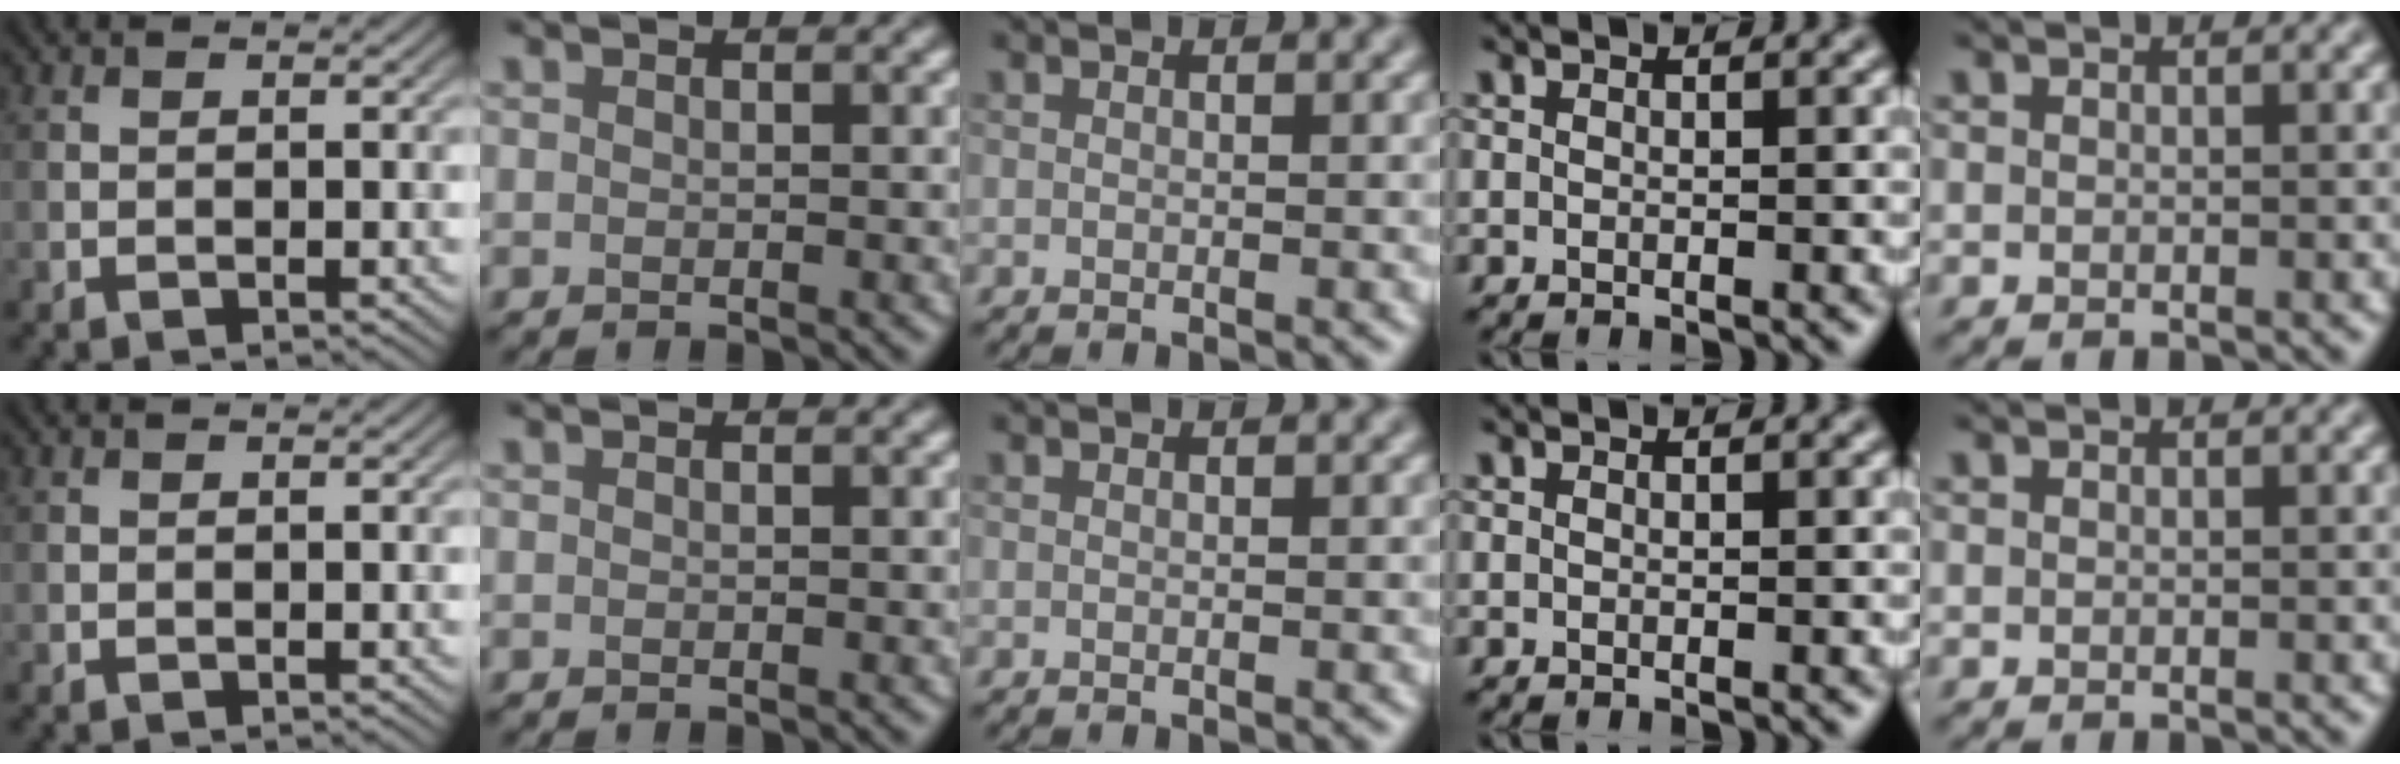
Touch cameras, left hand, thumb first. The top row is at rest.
{}